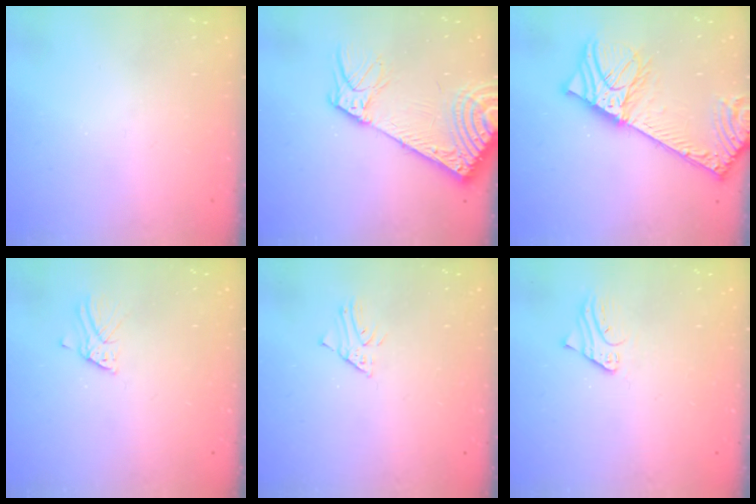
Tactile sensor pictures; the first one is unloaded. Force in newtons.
{"total": 17.2, "press": 16.7, "slide": 3.8}
{"total": 14.5, "press": 14.2, "slide": 2.6}
{"total": 1.9, "press": 1.9, "slide": 0.1}
{"total": 1.6, "press": 1.6, "slide": 0.1}
{"total": 2.2, "press": 2.2, "slide": 0.3}